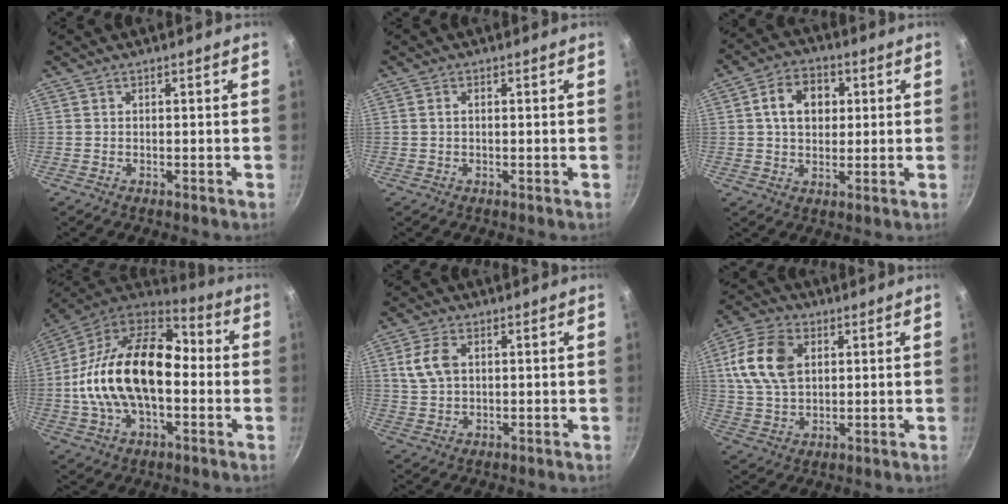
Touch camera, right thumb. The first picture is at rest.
{"total": 1.0, "force": [0.1, 0.6, 0.8], "torque": [-0.015, 0.004, 0.001]}
{"total": 9.0, "force": [1.9, 6.8, 5.6], "torque": [-0.070, 0.010, 0.023]}
{"total": 24.6, "force": [-1.3, 14.8, 19.6], "torque": [-0.336, 0.047, -0.034]}
{"total": 6.2, "force": [1.6, 4.1, 4.4], "torque": [-0.081, 0.003, 0.029]}
{"total": 13.1, "force": [3.3, 8.7, 9.2], "torque": [-0.168, 0.005, 0.058]}